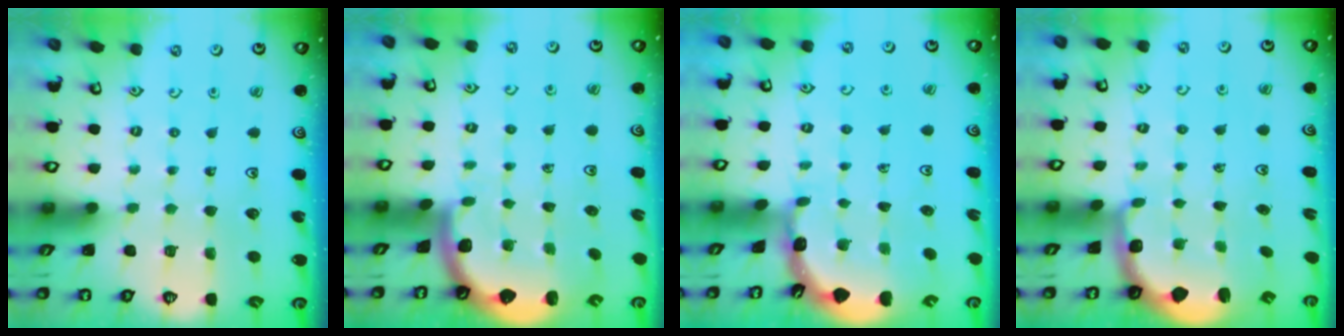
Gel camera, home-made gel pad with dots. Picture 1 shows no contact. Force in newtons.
{"total": 1.4, "press": 1.4, "slide": 0.1}
{"total": 1.7, "press": 1.7, "slide": 0.1}
{"total": 2.2, "press": 1.5, "slide": 1.6}